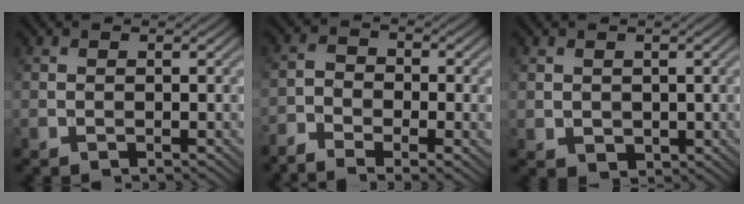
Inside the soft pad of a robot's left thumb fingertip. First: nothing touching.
{"total": 5.6, "force": [-3.8, 2.3, 3.5], "torque": [-0.071, -0.012, -0.076]}
{"total": 1.7, "force": [0.5, 1.5, 0.8], "torque": [-0.025, -0.008, 0.015]}